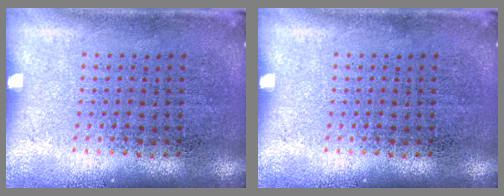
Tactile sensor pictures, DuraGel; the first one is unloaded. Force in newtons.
{"total": 0.0}